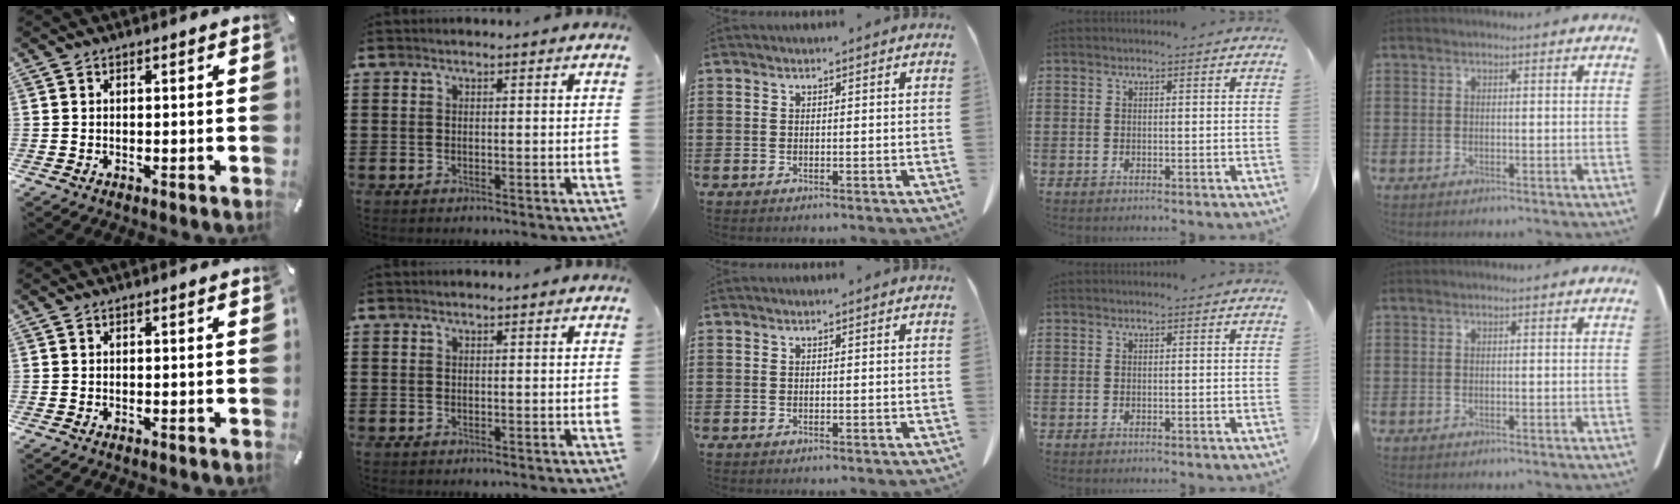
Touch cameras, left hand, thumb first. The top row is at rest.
{}